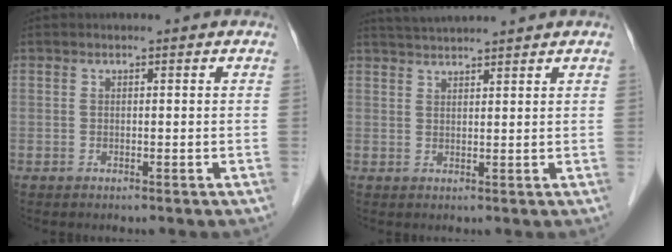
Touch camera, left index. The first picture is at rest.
{"total": 4.6, "force": [4.3, -0.9, 1.3], "torque": [-0.022, 0.025, 0.076]}